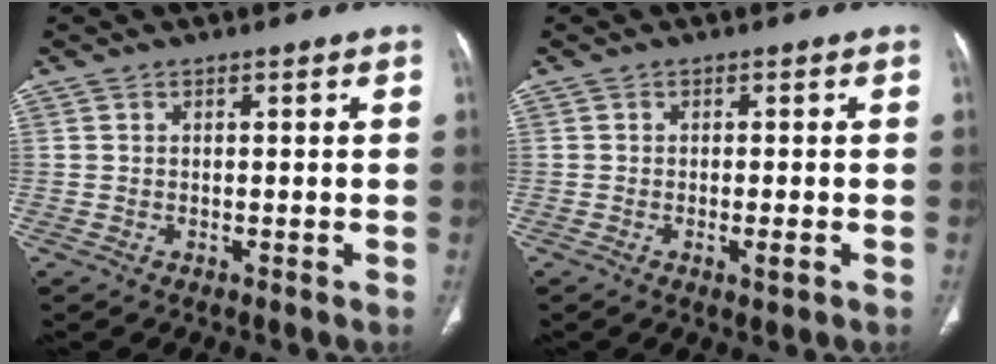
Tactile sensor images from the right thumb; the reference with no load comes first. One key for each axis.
{"total": 2.0, "fx": -0.7, "fy": 0.4, "fz": 1.8, "tx": -0.029, "ty": -0.004, "tz": -0.013}